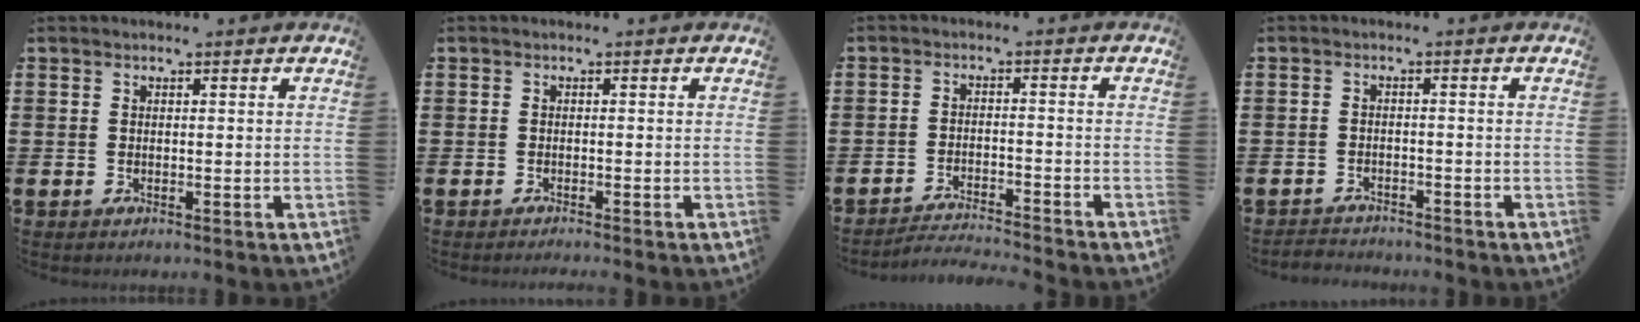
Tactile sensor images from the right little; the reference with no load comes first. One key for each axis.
{"total": 0.6, "fx": -0.5, "fy": -0.1, "fz": 0.1, "tx": -0.002, "ty": -0.002, "tz": -0.011}
{"total": 2.8, "fx": -2.8, "fy": -0.2, "fz": 0.2, "tx": -0.005, "ty": 0.002, "tz": -0.059}
{"total": 1.7, "fx": -1.6, "fy": 0.1, "fz": -0.3, "tx": -0.001, "ty": 0.003, "tz": -0.038}